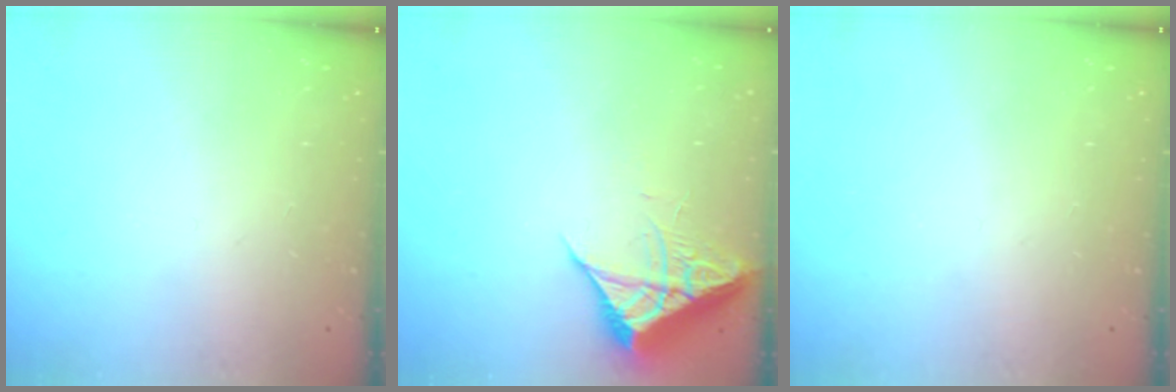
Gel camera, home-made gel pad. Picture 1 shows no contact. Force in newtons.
{"total": 6.6, "press": 6.6, "slide": 0.3}
{"total": 0.0}